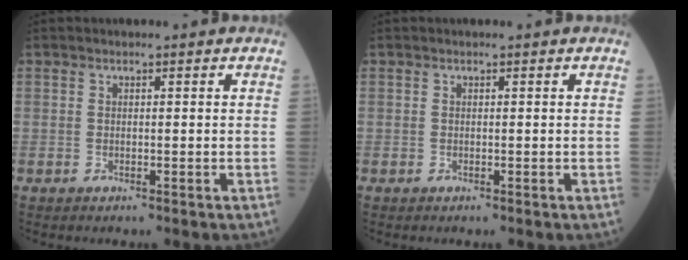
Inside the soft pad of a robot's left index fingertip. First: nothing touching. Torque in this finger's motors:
{"motor_torque": [0.19, 0.08, 0.03, 0.01]}